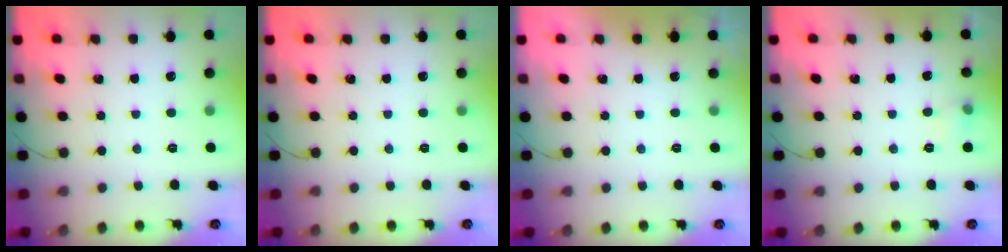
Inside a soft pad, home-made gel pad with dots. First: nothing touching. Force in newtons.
{"total": 0.0}
{"total": 0.0}
{"total": 4.5, "press": 4.3, "slide": 1.3}